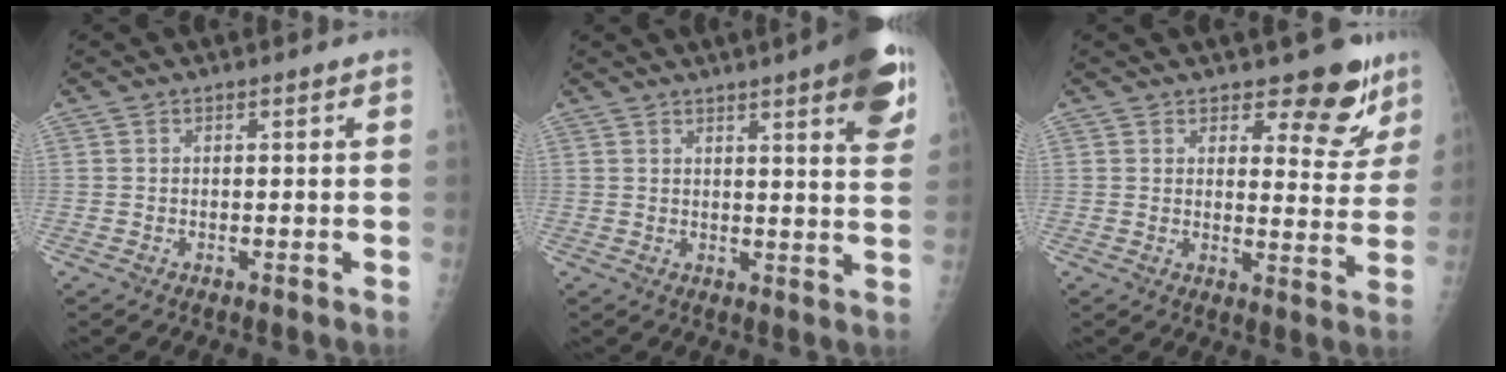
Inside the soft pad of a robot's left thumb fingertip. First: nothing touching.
{"total": 12.4, "force": [6.7, 2.3, 10.2], "torque": [-0.107, -0.024, 0.076]}
{"total": 9.2, "force": [7.1, 4.2, 4.3], "torque": [-0.014, -0.052, 0.091]}